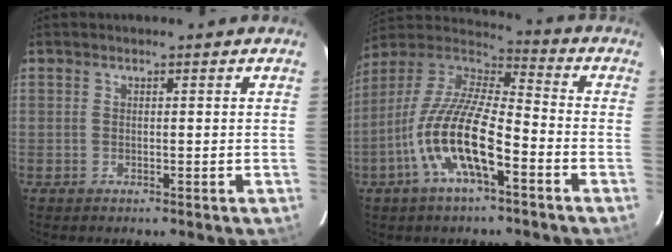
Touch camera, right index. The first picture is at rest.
{"total": 15.9, "force": [-6.6, 4.4, 13.8], "torque": [-0.274, -0.011, -0.132]}